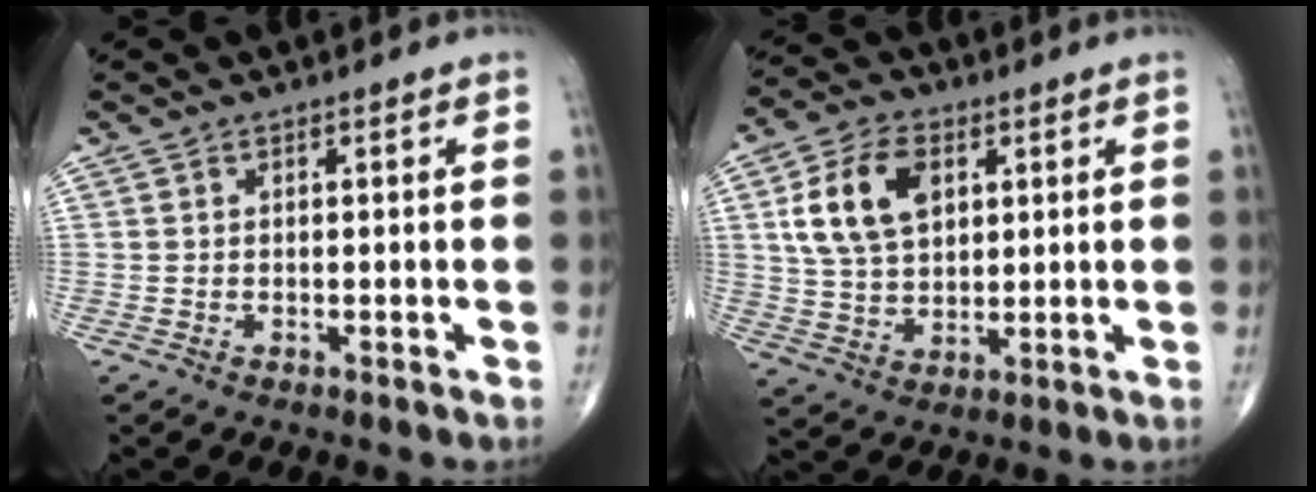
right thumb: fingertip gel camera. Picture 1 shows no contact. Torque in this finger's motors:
{"motor_torque": [0.50, 2.05, 0.39, -0.12, 0.06]}